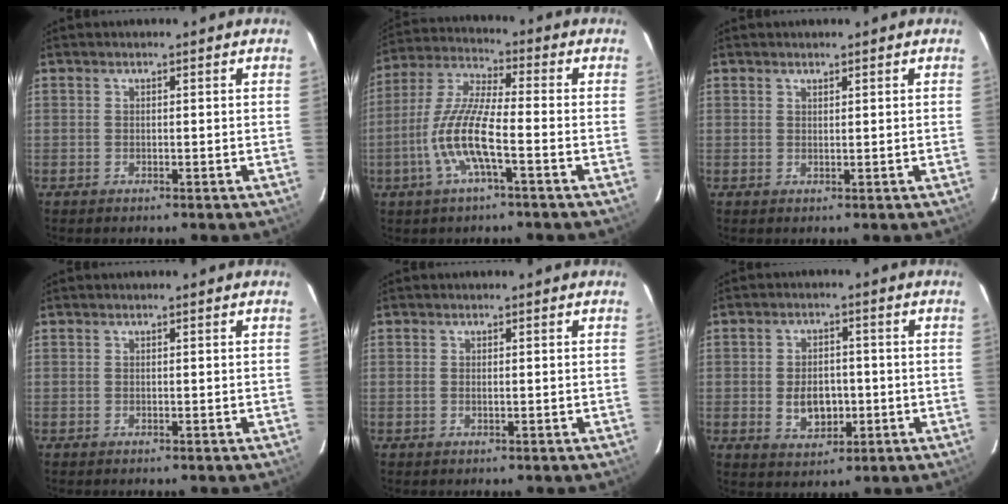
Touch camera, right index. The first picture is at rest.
{"total": 11.4, "force": [-3.9, 1.8, 10.5], "torque": [-0.226, -0.003, -0.078]}
{"total": 0.8, "force": [0.7, 0.1, 0.2], "torque": [-0.005, -0.001, 0.013]}
{"total": 0.0}
{"total": 0.6, "force": [0.0, 0.1, 0.6], "torque": [-0.013, 0.000, -0.001]}
{"total": 6.8, "force": [-1.2, 4.8, 4.6], "torque": [-0.090, -0.002, -0.010]}